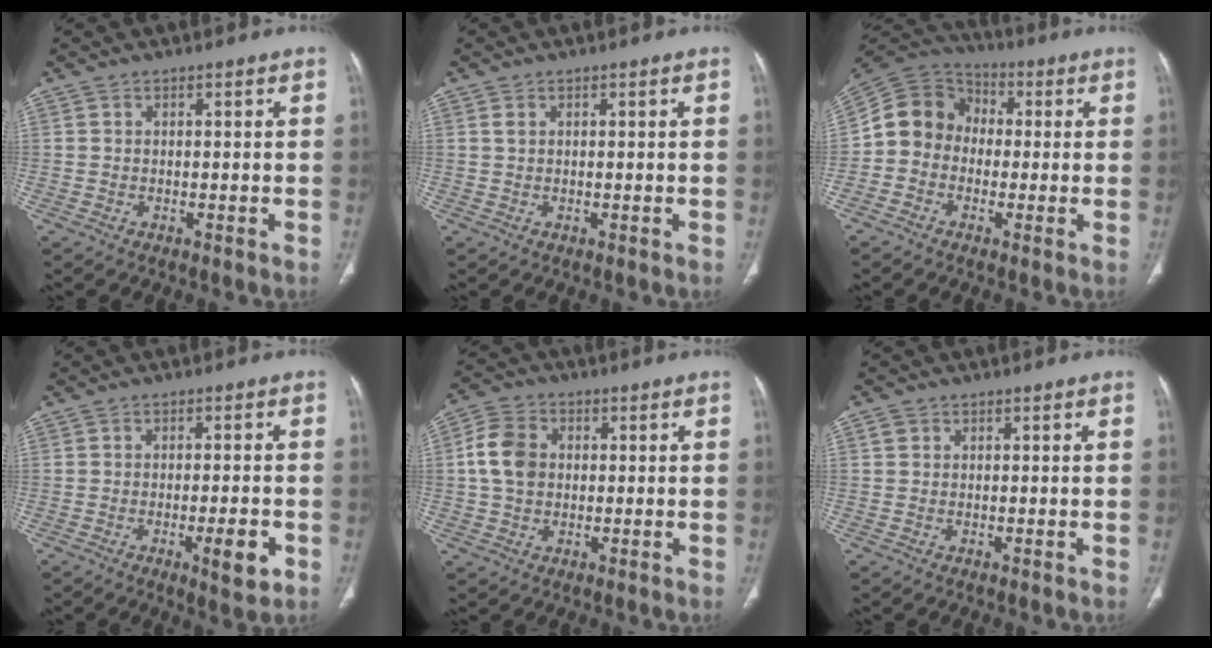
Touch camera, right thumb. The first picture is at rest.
{"total": 0.8, "force": [0.5, 0.5, 0.4], "torque": [-0.003, 0.007, 0.011]}
{"total": 10.6, "force": [-0.7, 9.3, 4.9], "torque": [-0.076, 0.037, -0.029]}
{"total": 6.0, "force": [-2.2, 1.4, 5.3], "torque": [-0.074, 0.000, -0.027]}
{"total": 7.9, "force": [0.7, 6.2, 4.8], "torque": [-0.080, 0.014, 0.009]}
{"total": 1.1, "force": [0.4, 0.9, 0.3], "torque": [0.006, 0.005, 0.007]}